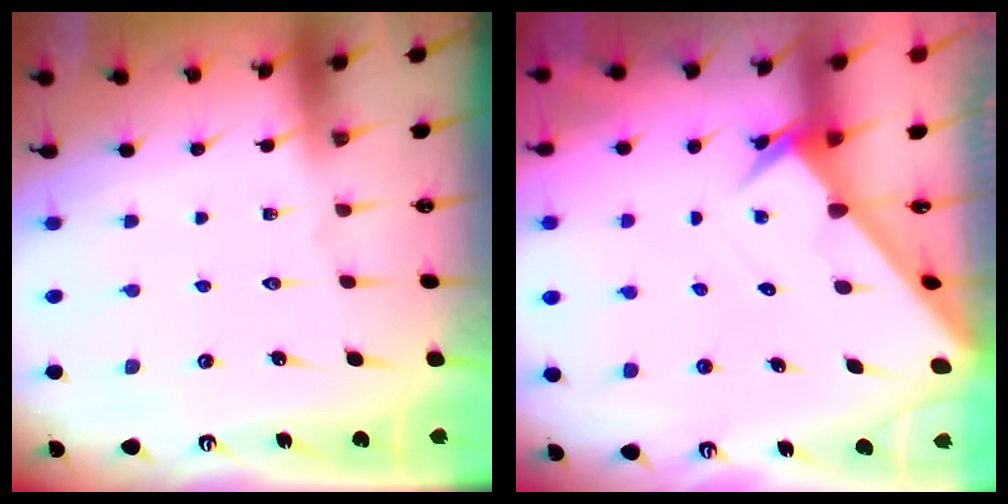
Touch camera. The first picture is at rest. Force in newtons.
{"total": 2.7, "press": 2.7, "slide": 0.1}